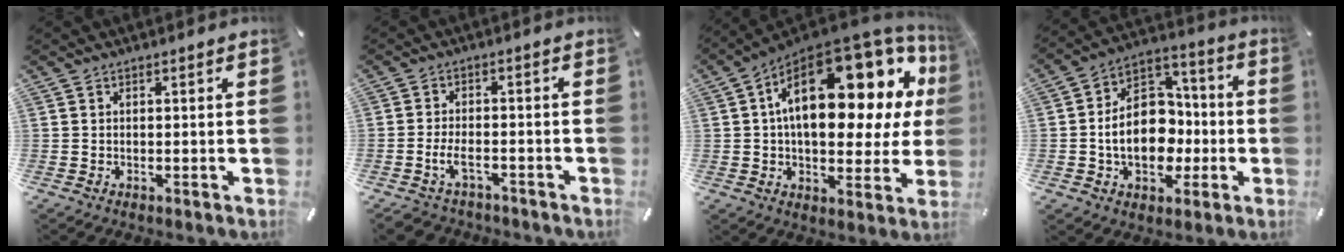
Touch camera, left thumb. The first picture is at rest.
{"total": 5.7, "force": [-2.9, 3.1, 3.7], "torque": [-0.087, 0.011, -0.058]}
{"total": 24.0, "force": [8.0, 12.8, 18.7], "torque": [-0.285, -0.057, 0.136]}
{"total": 15.4, "force": [-2.7, 11.7, 9.7], "torque": [-0.176, 0.013, -0.045]}